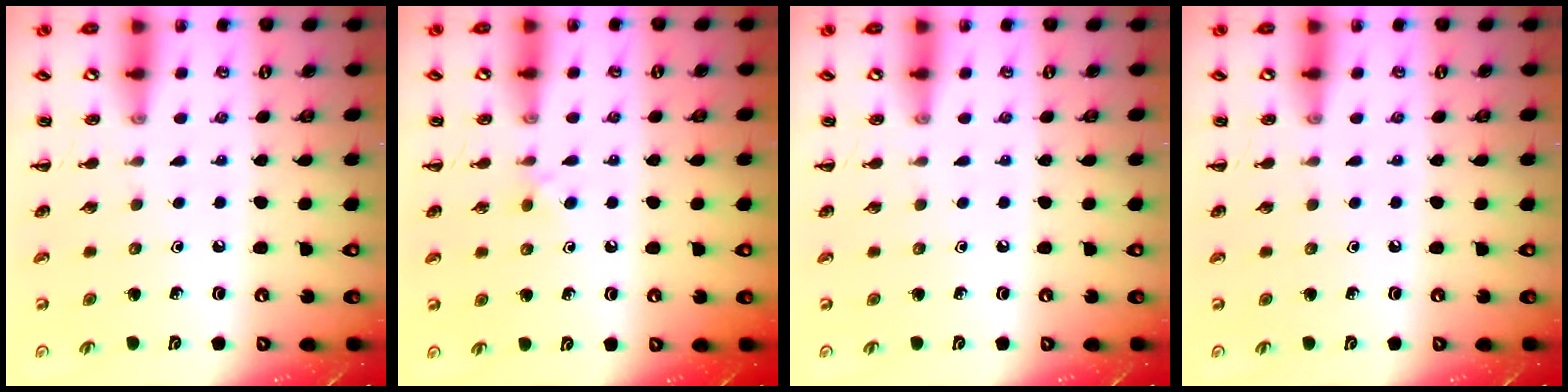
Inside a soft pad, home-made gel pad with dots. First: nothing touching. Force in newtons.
{"total": 2.8, "press": 2.6, "slide": 1.1}
{"total": 0.0}
{"total": 0.0}